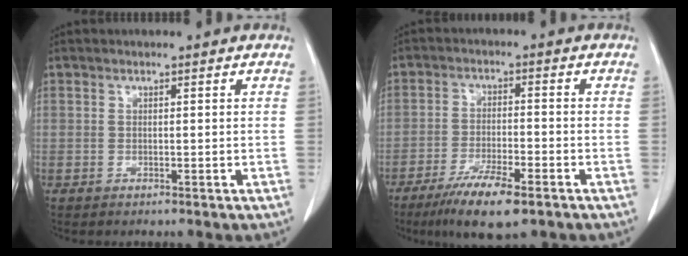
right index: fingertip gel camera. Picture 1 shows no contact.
{"total": 9.6, "force": [-6.3, 1.4, 7.1], "torque": [-0.124, -0.021, -0.103]}